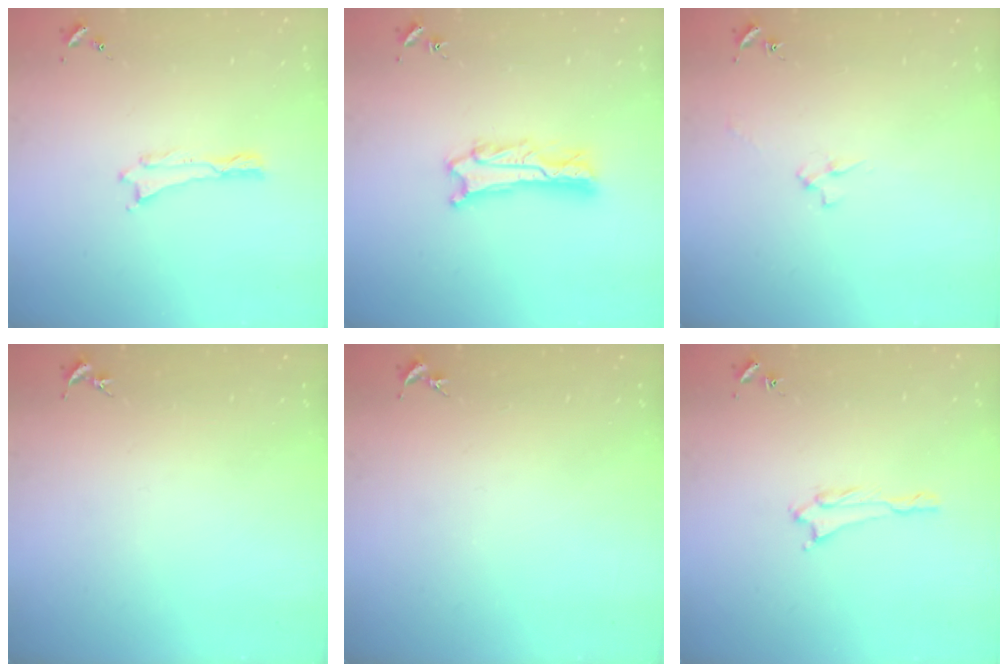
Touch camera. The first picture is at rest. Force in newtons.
{"total": 3.3, "press": 3.3, "slide": 0.5}
{"total": 2.4, "press": 2.4, "slide": 0.3}
{"total": 0.0}
{"total": 0.0}
{"total": 1.3, "press": 1.3, "slide": 0.1}